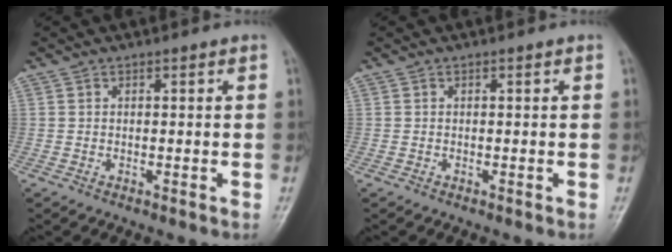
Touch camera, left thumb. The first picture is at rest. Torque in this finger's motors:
{"motor_torque": [-0.03, 0.03, -0.05, 0.05, 0.00]}